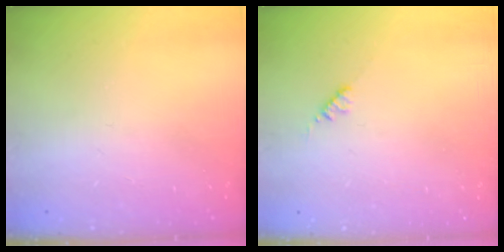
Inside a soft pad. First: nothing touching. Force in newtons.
{"total": 2.8, "press": 2.8, "slide": 0.4}